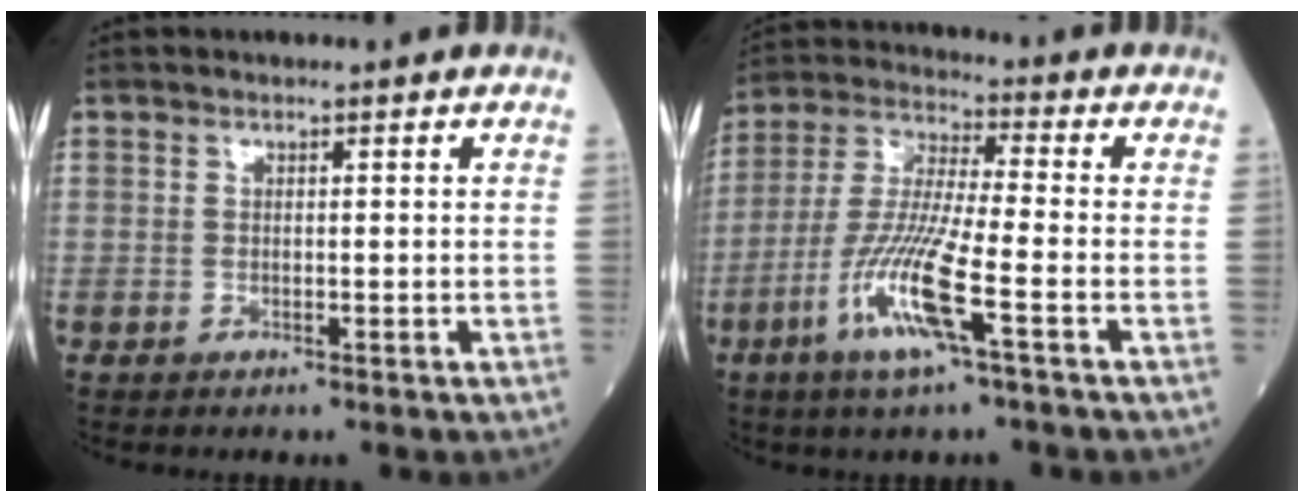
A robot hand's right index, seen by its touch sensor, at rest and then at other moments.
{"total": 12.3, "force": [-5.0, 0.4, 11.2], "torque": [-0.236, -0.012, -0.102]}